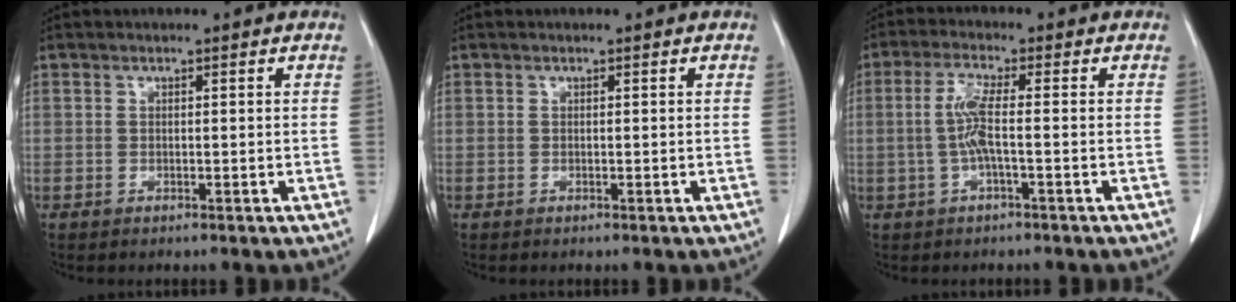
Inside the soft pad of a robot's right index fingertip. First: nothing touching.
{"total": 0.0}
{"total": 4.6, "force": [-0.5, 0.2, 4.6], "torque": [-0.103, 0.006, -0.011]}